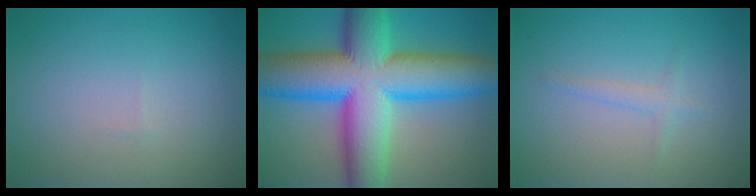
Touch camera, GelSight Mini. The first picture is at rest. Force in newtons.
{"total": 16.5, "press": 16.5, "slide": 0.2}
{"total": 1.2, "press": 1.2, "slide": 0.1}